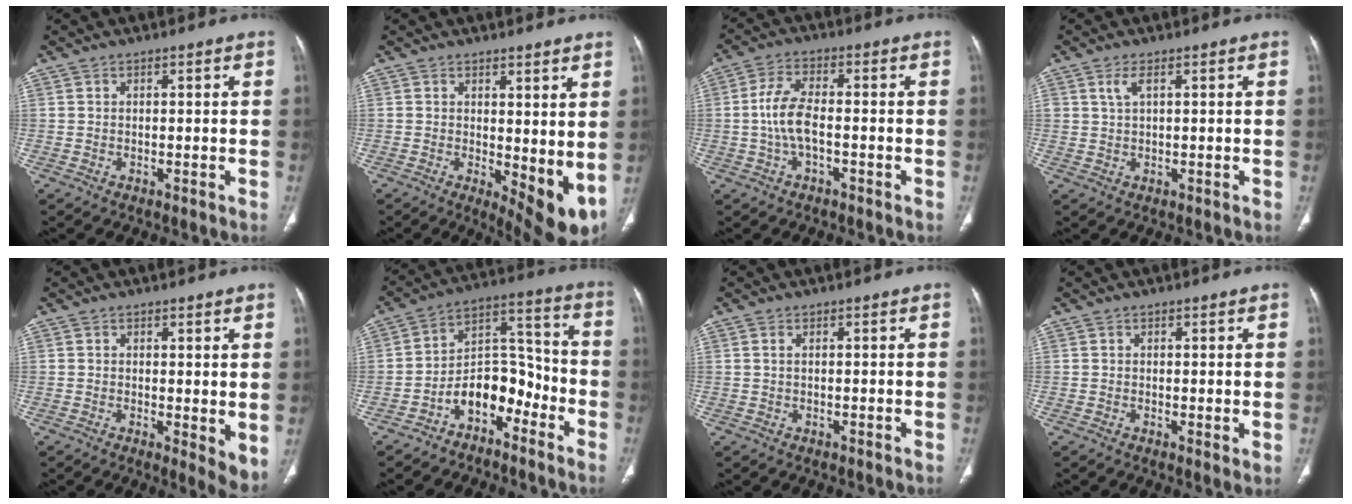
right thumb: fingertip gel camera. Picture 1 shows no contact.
{"total": 9.3, "force": [0.9, 4.0, 8.3], "torque": [-0.098, -0.025, 0.024]}
{"total": 6.6, "force": [-1.1, 3.1, 5.8], "torque": [-0.123, 0.019, -0.023]}
{"total": 2.2, "force": [1.0, 0.8, 1.8], "torque": [-0.043, 0.003, 0.026]}
{"total": 4.2, "force": [0.5, 1.8, 3.7], "torque": [-0.050, -0.015, 0.008]}
{"total": 10.7, "force": [-5.9, 6.5, 6.1], "torque": [-0.068, 0.088, -0.108]}
{"total": 0.7, "force": [0.2, 0.3, 0.5], "torque": [-0.017, 0.006, 0.005]}
{"total": 1.3, "force": [0.3, 0.5, 1.1], "torque": [-0.020, -0.007, 0.002]}